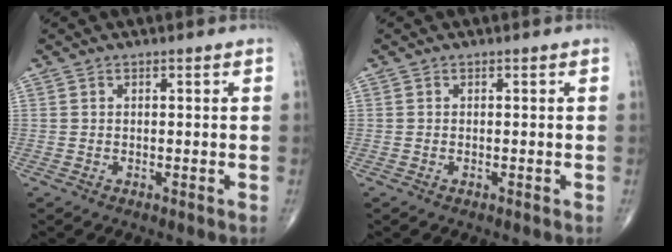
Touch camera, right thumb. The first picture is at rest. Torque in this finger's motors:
{"motor_torque": [0.18, 0.37, -0.24, -0.20, -0.01]}